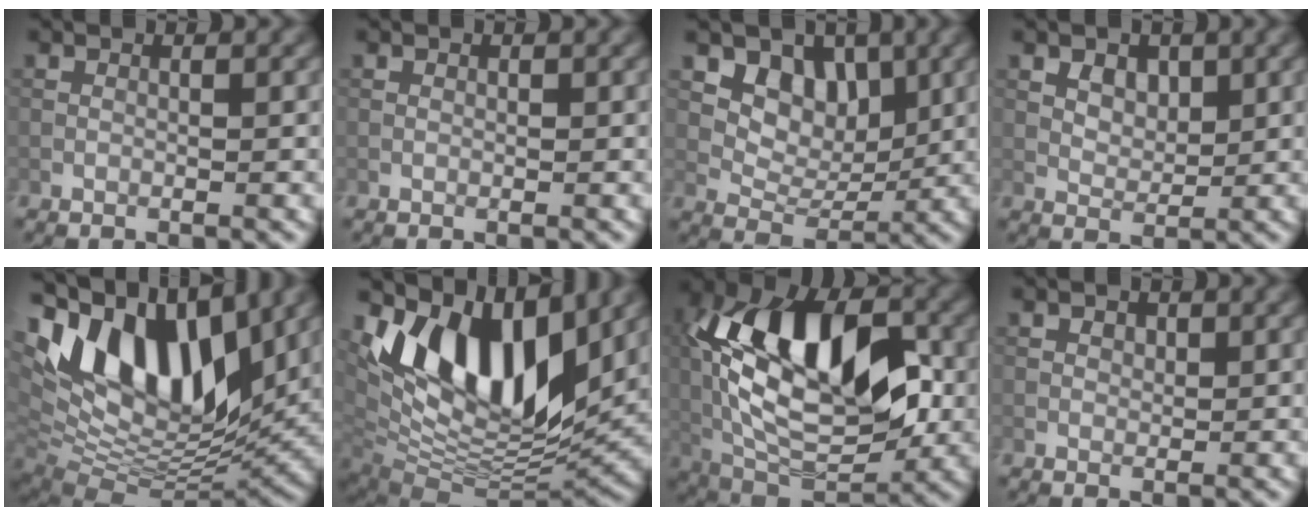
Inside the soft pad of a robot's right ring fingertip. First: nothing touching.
{"total": 0.0}
{"total": 5.5, "force": [2.2, 4.1, 2.9], "torque": [-0.045, -0.025, 0.051]}
{"total": 2.1, "force": [0.8, 1.6, 1.1], "torque": [-0.021, -0.013, 0.026]}
{"total": 14.9, "force": [5.3, 7.6, 11.7], "torque": [-0.215, 0.023, 0.088]}
{"total": 13.2, "force": [5.4, 6.8, 10.0], "torque": [-0.186, -0.003, 0.104]}
{"total": 14.6, "force": [0.7, 7.7, 12.3], "torque": [-0.229, 0.015, 0.004]}
{"total": 0.7, "force": [0.2, 0.7, 0.2], "torque": [-0.003, 0.000, 0.009]}